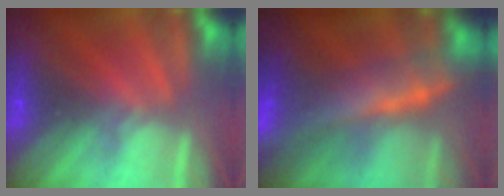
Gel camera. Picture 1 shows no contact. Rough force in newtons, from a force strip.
{"total": 8.7}